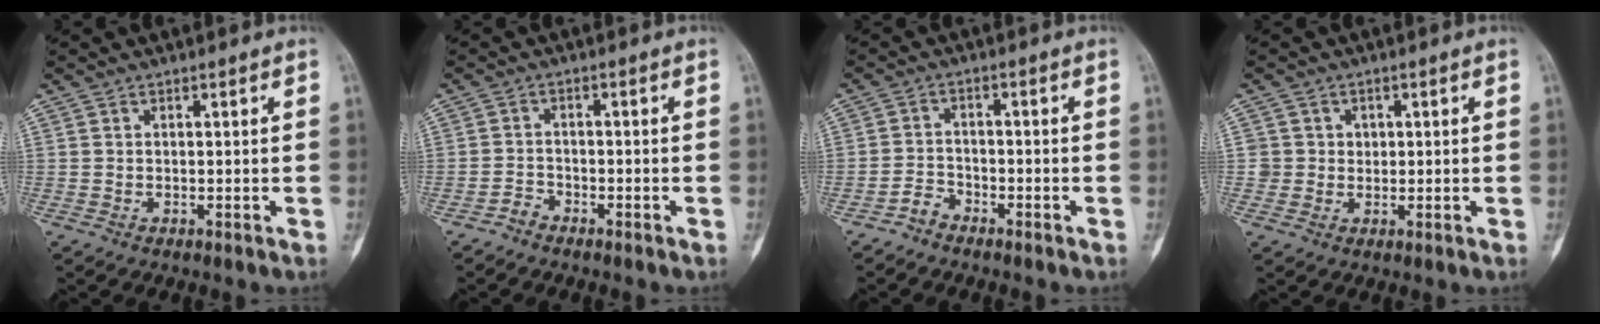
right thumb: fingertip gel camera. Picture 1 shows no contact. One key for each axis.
{"total": 1.9, "fx": -1.7, "fy": 0.7, "fz": 0.1, "tx": -0.001, "ty": 0.007, "tz": -0.035}
{"total": 2.6, "fx": -2.3, "fy": 1.2, "fz": 0.4, "tx": -0.003, "ty": 0.013, "tz": -0.048}
{"total": 3.3, "fx": 0.5, "fy": 3.3, "fz": 0.1, "tx": 0.032, "ty": 0.006, "tz": 0.006}